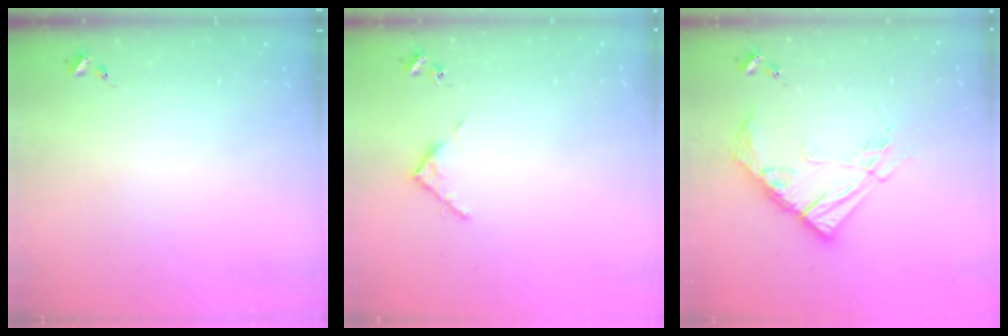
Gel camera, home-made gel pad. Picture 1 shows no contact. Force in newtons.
{"total": 4.0, "press": 4.0, "slide": 0.5}
{"total": 15.4, "press": 15.3, "slide": 1.6}